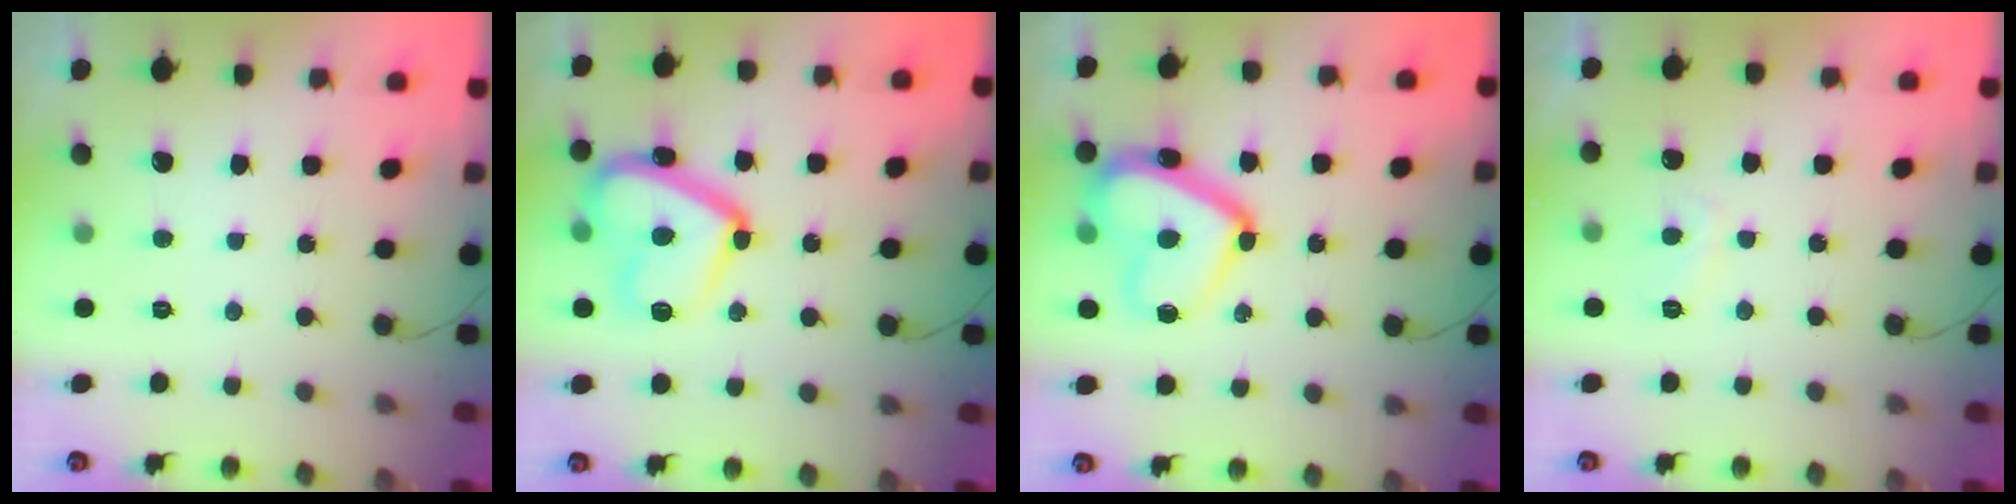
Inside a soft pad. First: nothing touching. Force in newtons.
{"total": 17.6, "press": 17.6, "slide": 1.2}
{"total": 17.5, "press": 17.4, "slide": 1.7}
{"total": 3.4, "press": 3.3, "slide": 0.9}